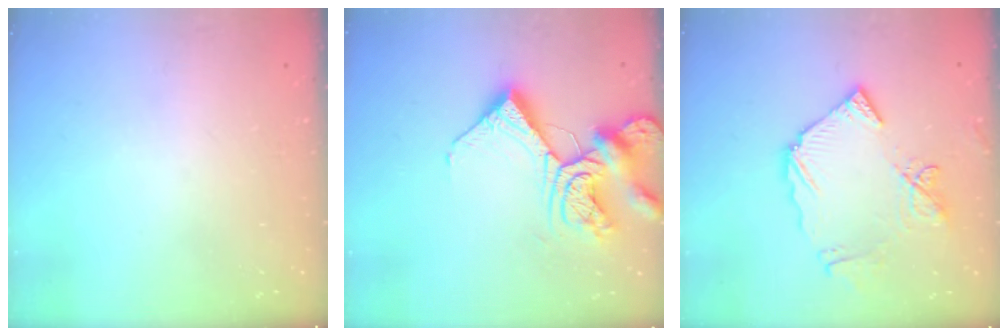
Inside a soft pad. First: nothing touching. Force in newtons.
{"total": 14.0, "press": 13.9, "slide": 1.6}
{"total": 12.9, "press": 12.8, "slide": 1.5}